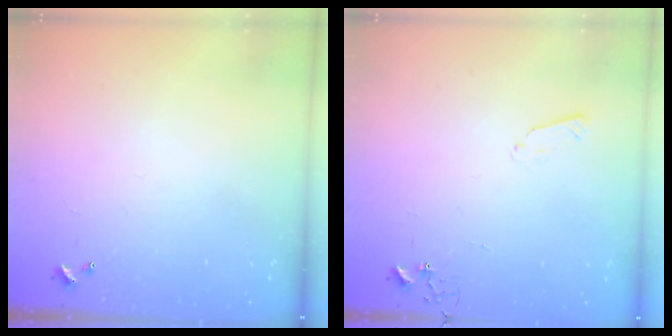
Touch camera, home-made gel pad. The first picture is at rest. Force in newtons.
{"total": 3.7, "press": 3.6, "slide": 0.5}